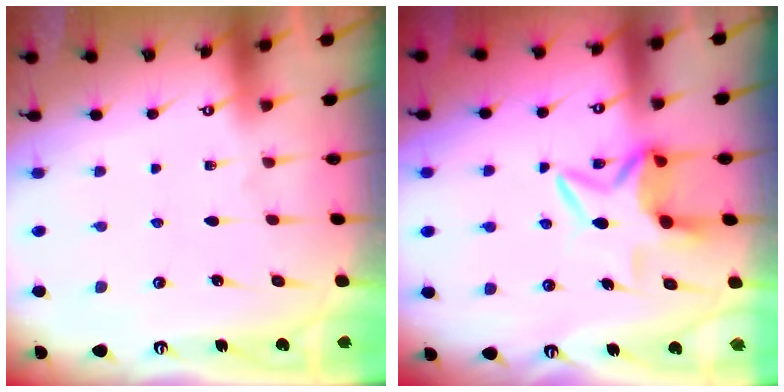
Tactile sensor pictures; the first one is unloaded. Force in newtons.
{"total": 7.3, "press": 7.2, "slide": 1.1}